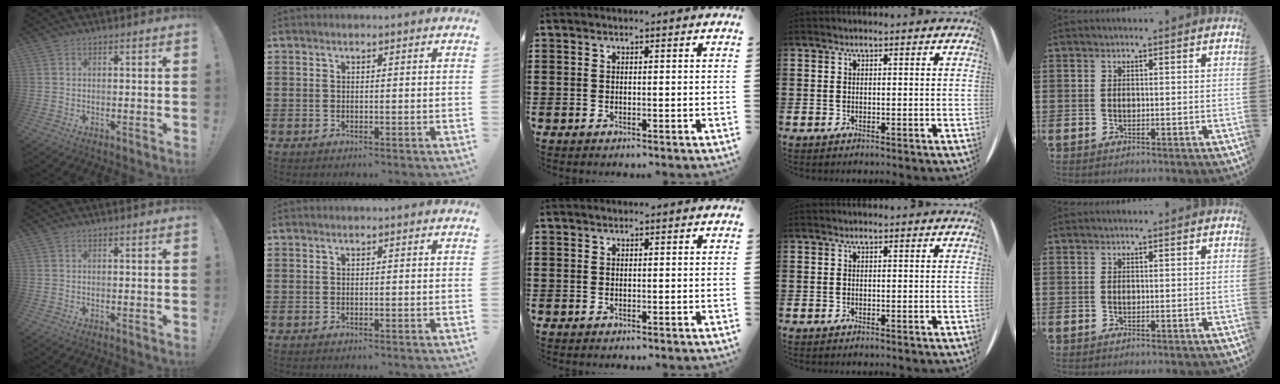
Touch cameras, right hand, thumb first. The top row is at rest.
{}